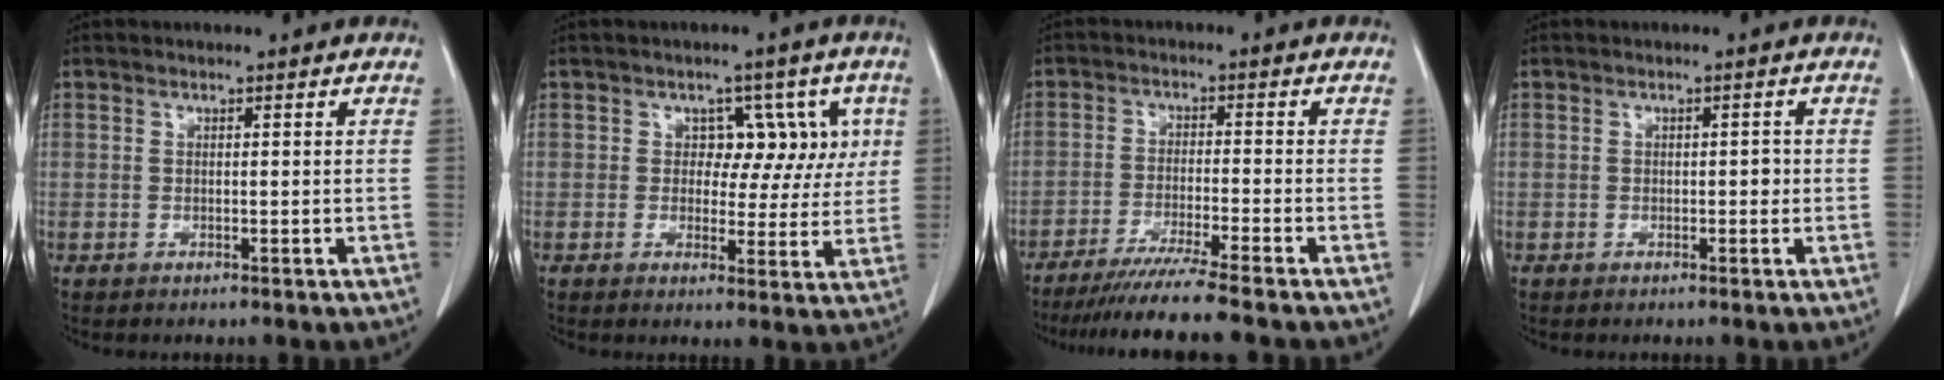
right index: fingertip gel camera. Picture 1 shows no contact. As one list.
[{"total": 6.3, "force": [1.5, 4.9, 3.7], "torque": [-0.023, 0.018, 0.019]}, {"total": 9.3, "force": [-7.8, -1.7, 4.6], "torque": [-0.059, -0.032, -0.127]}, {"total": 1.2, "force": [-0.2, 0.6, 0.9], "torque": [-0.008, 0.004, -0.003]}]